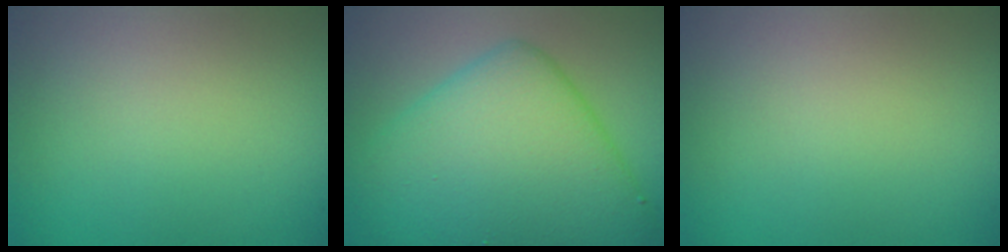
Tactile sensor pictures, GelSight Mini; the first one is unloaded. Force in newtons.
{"total": 10.4, "press": 10.4, "slide": 0.4}
{"total": 0.0}